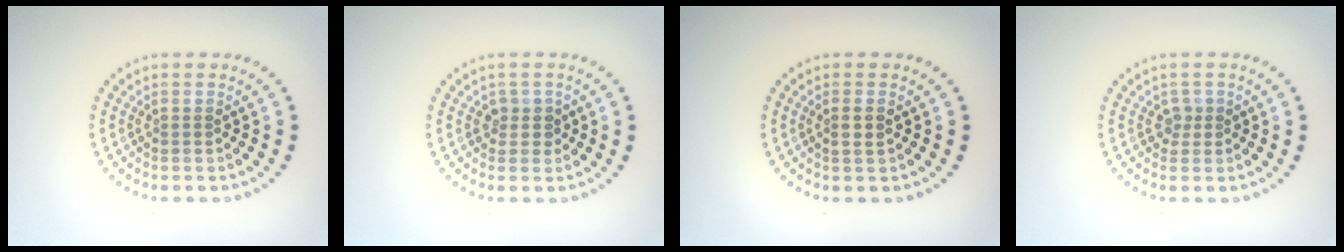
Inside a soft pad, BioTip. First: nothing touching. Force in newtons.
{"total": 1.4, "press": 1.2, "slide": 0.7}
{"total": 1.0, "press": 0.9, "slide": 0.5}
{"total": 1.2, "press": 0.9, "slide": 0.8}